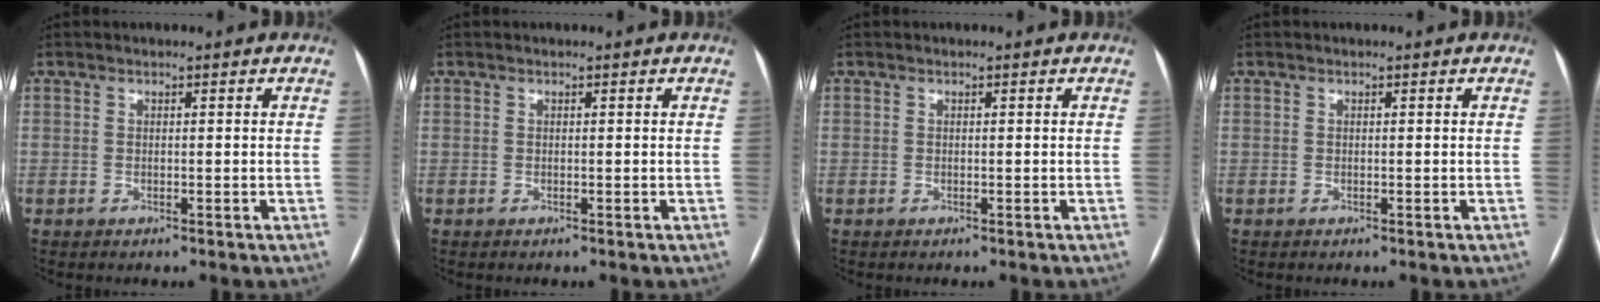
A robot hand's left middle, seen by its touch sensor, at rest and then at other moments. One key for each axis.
{"total": 0.0}
{"total": 0.0}
{"total": 0.0}